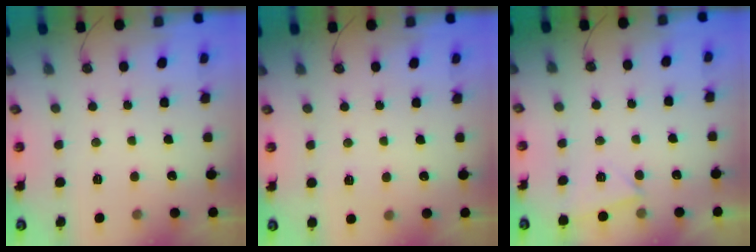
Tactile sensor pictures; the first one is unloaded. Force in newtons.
{"total": 2.1, "press": 2.1, "slide": 0.4}
{"total": 2.6, "press": 1.5, "slide": 2.1}